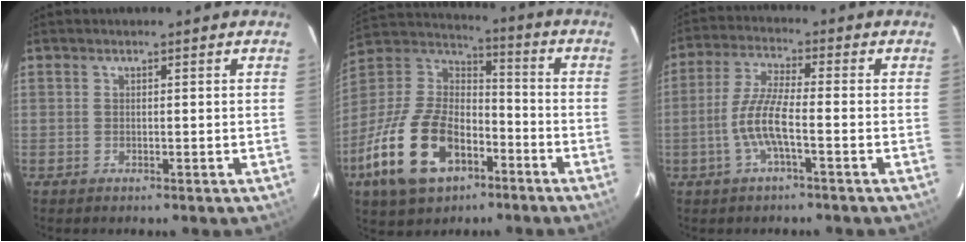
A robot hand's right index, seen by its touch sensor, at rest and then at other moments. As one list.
[{"total": 22.0, "force": [-10.7, 12.8, 14.4], "torque": [-0.322, -0.002, -0.183]}, {"total": 7.6, "force": [-2.5, 1.0, 7.1], "torque": [-0.154, 0.003, -0.050]}]